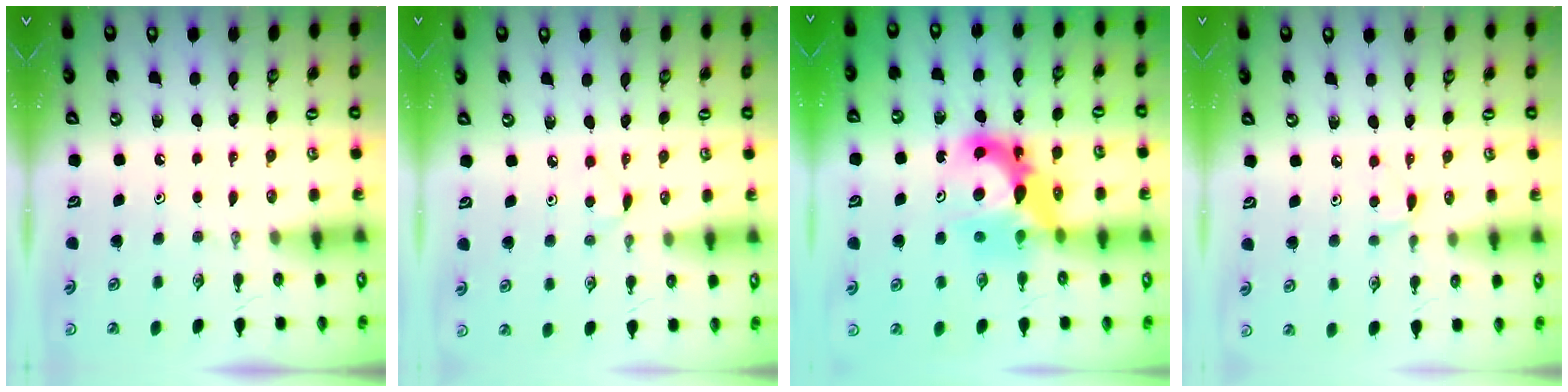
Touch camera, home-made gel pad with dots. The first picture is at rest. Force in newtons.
{"total": 3.9, "press": 3.8, "slide": 0.5}
{"total": 11.2, "press": 11.1, "slide": 1.0}
{"total": 3.8, "press": 3.8, "slide": 0.6}